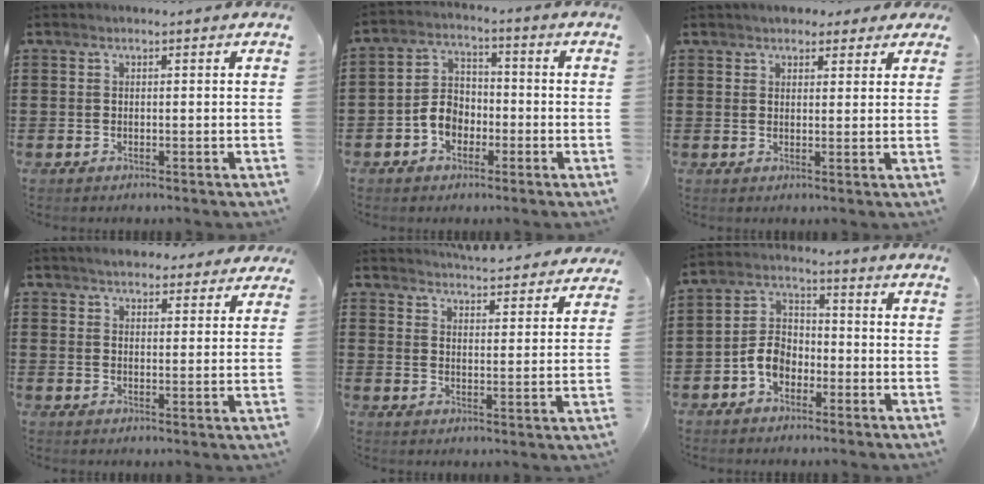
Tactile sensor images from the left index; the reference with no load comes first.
{"total": 5.6, "force": [-2.6, 4.1, 2.8], "torque": [-0.076, 0.009, -0.057]}
{"total": 3.1, "force": [2.6, 1.4, 0.9], "torque": [-0.019, 0.002, 0.046]}
{"total": 4.1, "force": [3.9, 0.9, 0.9], "torque": [-0.030, -0.007, 0.073]}
{"total": 4.9, "force": [4.9, 0.0, 0.6], "torque": [-0.024, -0.034, 0.083]}
{"total": 5.6, "force": [-2.8, 3.9, 2.9], "torque": [-0.077, 0.010, -0.060]}